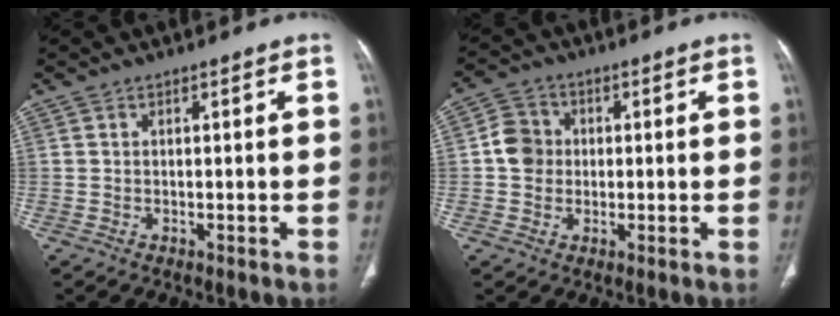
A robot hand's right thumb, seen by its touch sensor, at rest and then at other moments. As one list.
[{"total": 5.6, "force": [0.1, 5.1, 2.4], "torque": [-0.028, 0.009, -0.006]}]